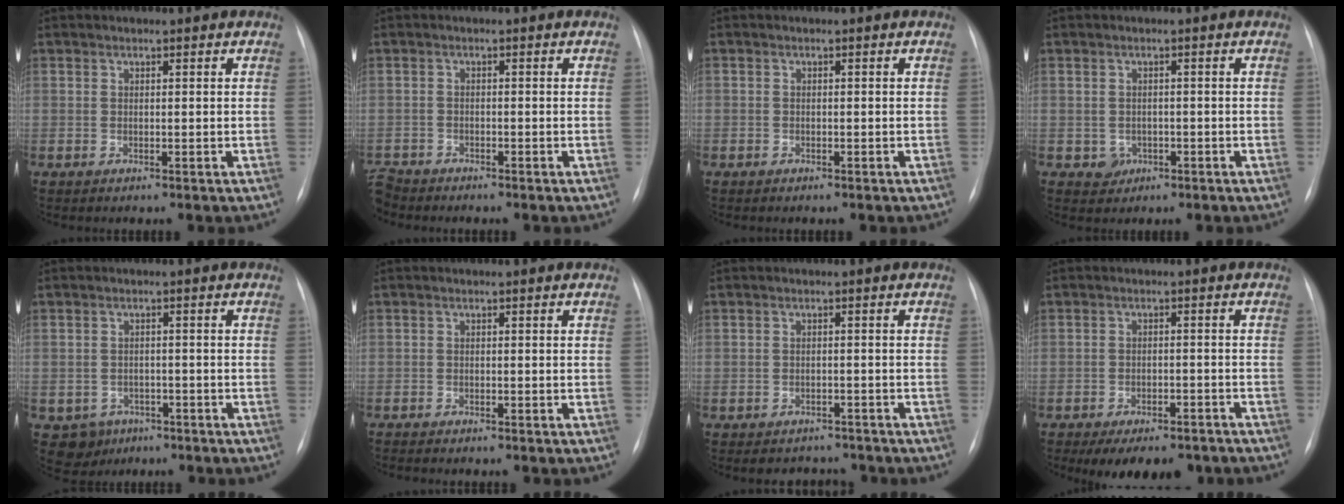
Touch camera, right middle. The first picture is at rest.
{"total": 3.6, "force": [-3.4, 1.2, 0.0], "torque": [0.003, -0.009, -0.067]}
{"total": 1.1, "force": [-0.6, 0.9, -0.1], "torque": [-0.003, 0.008, -0.010]}
{"total": 2.4, "force": [-0.9, 2.2, 0.6], "torque": [-0.005, 0.006, -0.006]}
{"total": 4.4, "force": [-2.3, 3.7, 0.6], "torque": [-0.008, 0.008, -0.026]}
{"total": 2.3, "force": [-2.1, 0.4, 0.9], "torque": [-0.011, -0.004, -0.026]}
{"total": 4.3, "force": [-3.8, 2.0, 0.1], "torque": [0.000, 0.012, -0.047]}
{"total": 11.2, "force": [-8.6, 4.9, 5.2], "torque": [-0.067, 0.002, -0.111]}